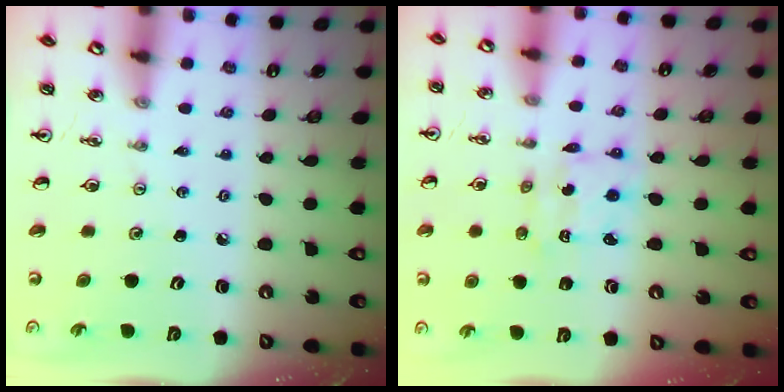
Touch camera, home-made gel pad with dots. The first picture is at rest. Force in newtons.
{"total": 2.6, "press": 2.6, "slide": 0.1}